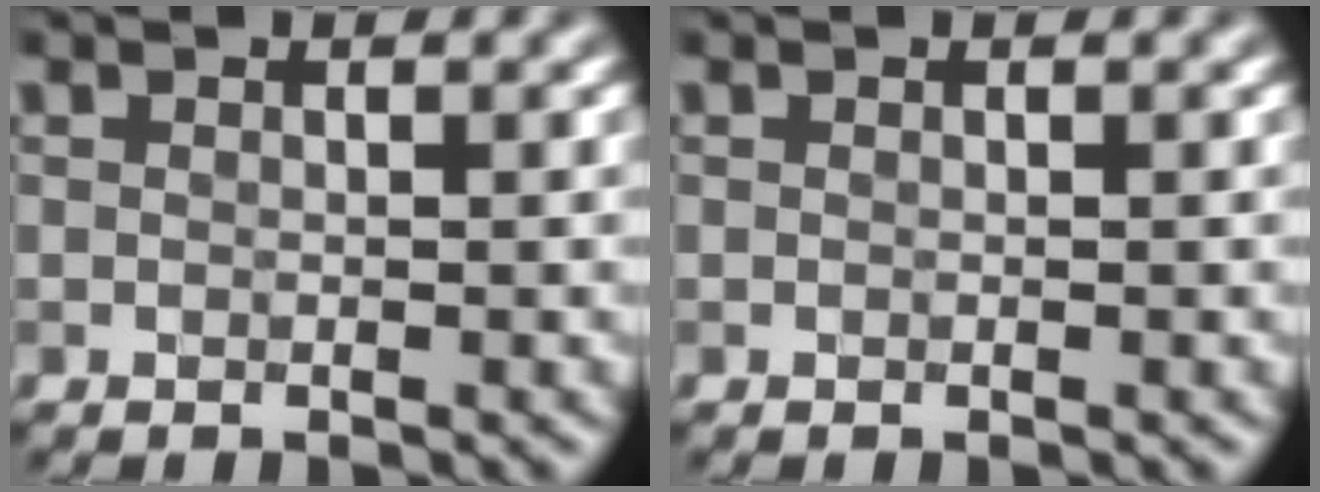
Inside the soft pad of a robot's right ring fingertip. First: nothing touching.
{"total": 0.0}